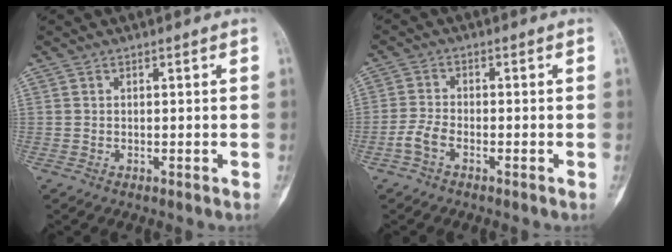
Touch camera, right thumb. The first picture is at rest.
{"total": 3.4, "force": [-1.9, 1.6, 2.3], "torque": [-0.055, 0.013, -0.043]}